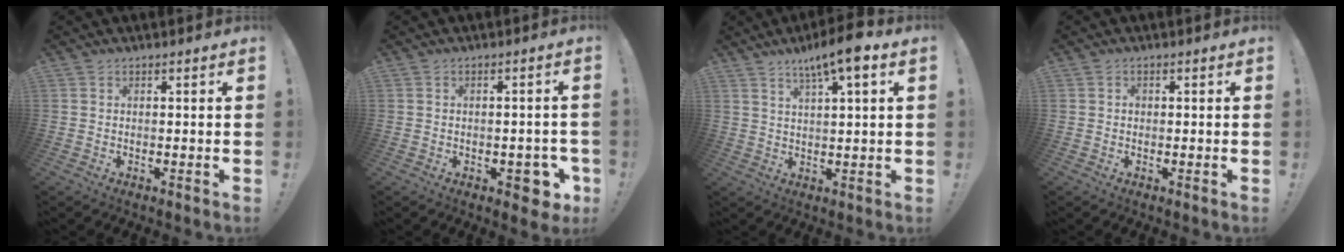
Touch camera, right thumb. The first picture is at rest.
{"total": 6.6, "force": [-2.9, 3.8, 4.6], "torque": [-0.045, 0.014, -0.041]}
{"total": 8.7, "force": [5.1, 1.2, 7.0], "torque": [-0.113, -0.024, 0.083]}
{"total": 0.8, "force": [-0.1, 0.7, 0.2], "torque": [-0.001, 0.003, -0.004]}